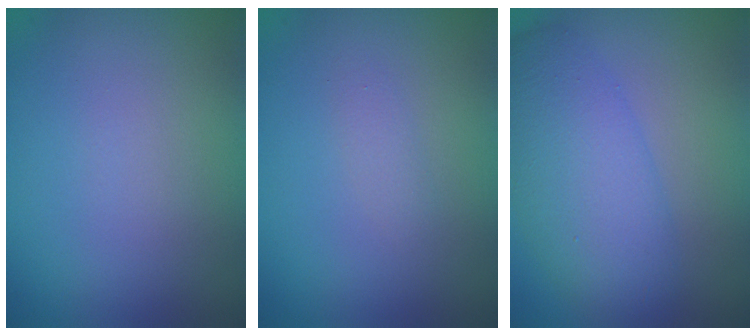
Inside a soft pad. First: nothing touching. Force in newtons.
{"total": 0.7, "press": 0.7, "slide": 0.0}
{"total": 5.8, "press": 5.7, "slide": 0.2}